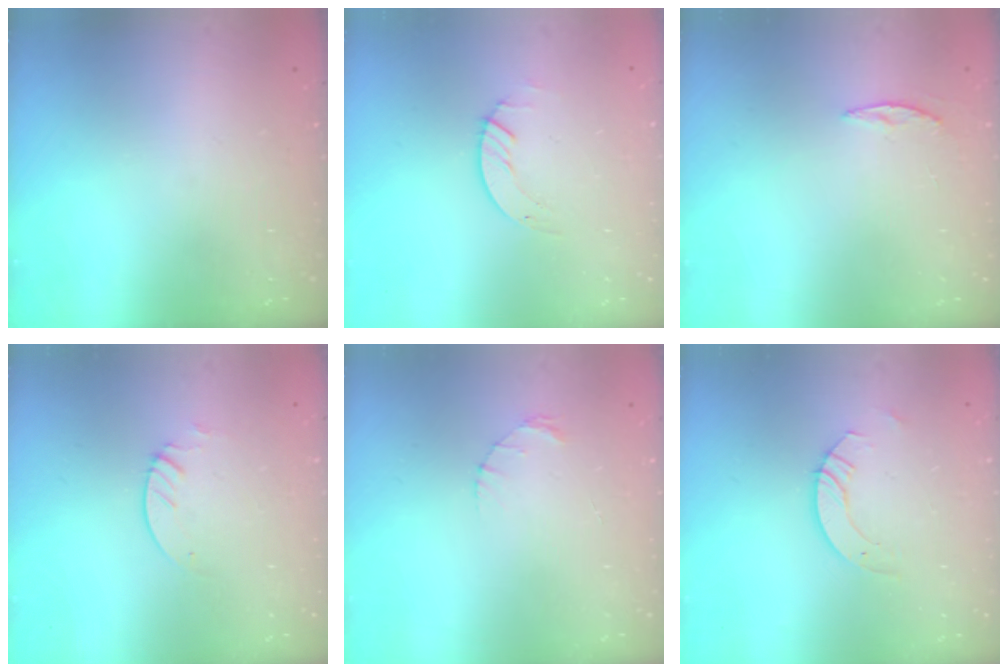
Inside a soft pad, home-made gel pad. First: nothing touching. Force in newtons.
{"total": 1.4, "press": 1.4, "slide": 0.2}
{"total": 3.5, "press": 3.5, "slide": 0.4}
{"total": 2.3, "press": 2.3, "slide": 0.2}
{"total": 1.4, "press": 1.4, "slide": 0.2}
{"total": 4.8, "press": 4.8, "slide": 0.4}